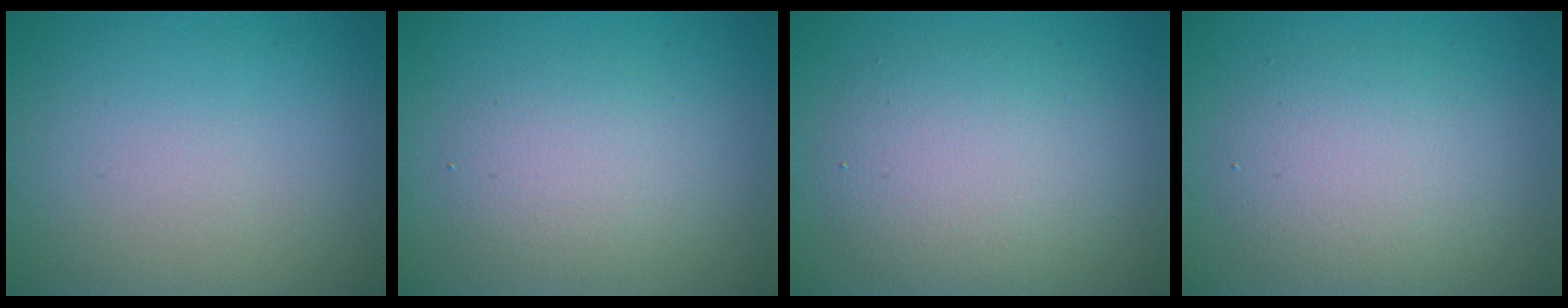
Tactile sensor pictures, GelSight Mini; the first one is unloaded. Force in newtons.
{"total": 2.8, "press": 2.8, "slide": 0.2}
{"total": 5.3, "press": 5.2, "slide": 0.5}
{"total": 4.4, "press": 4.4, "slide": 0.2}